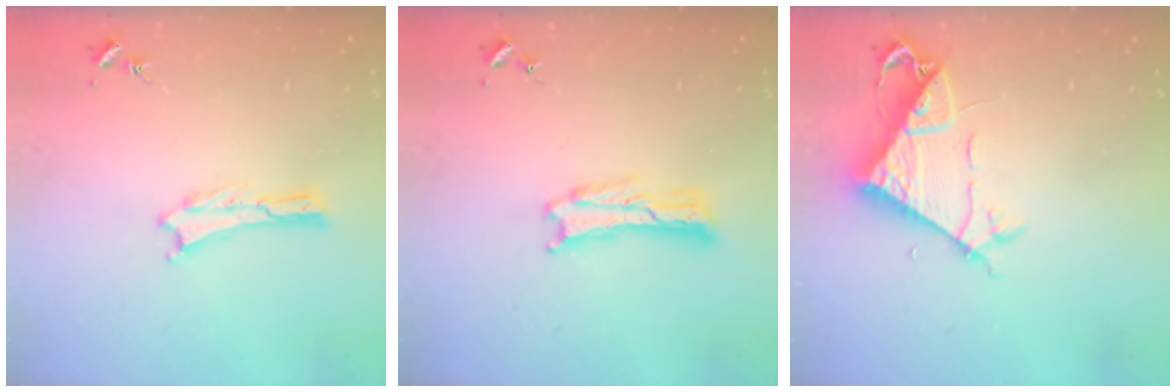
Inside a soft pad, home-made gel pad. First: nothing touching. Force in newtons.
{"total": 1.0, "press": 1.0, "slide": 0.2}
{"total": 7.3, "press": 7.3, "slide": 0.3}